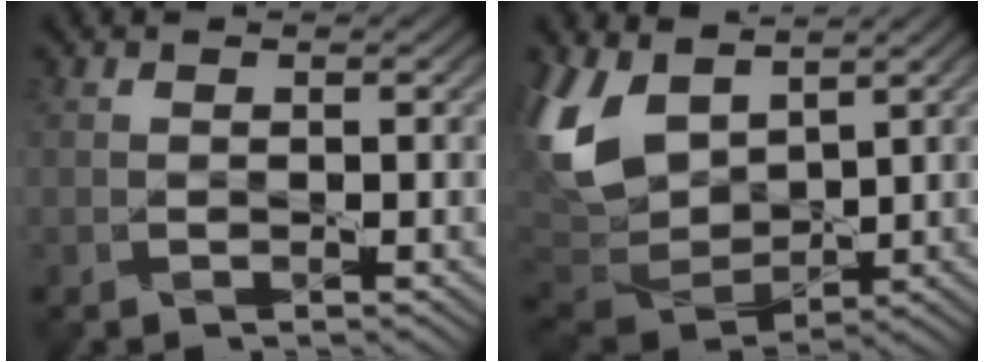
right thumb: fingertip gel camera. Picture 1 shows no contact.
{"total": 10.9, "force": [4.6, 6.7, 7.2], "torque": [-0.209, 0.011, 0.087]}